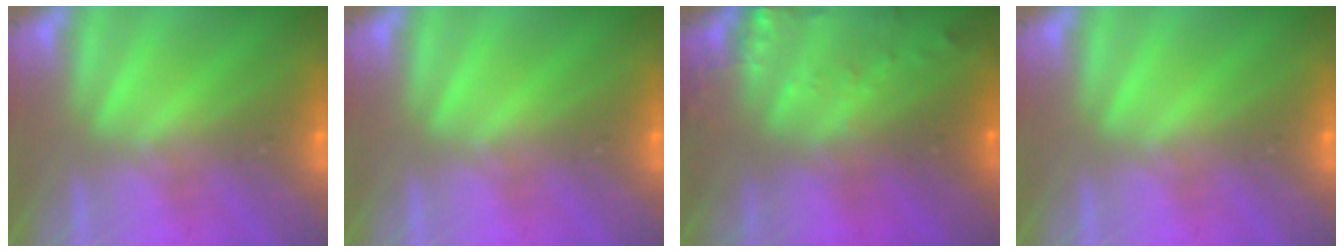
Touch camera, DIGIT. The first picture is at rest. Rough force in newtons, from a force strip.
{"total": 0.0}
{"total": 8.4}
{"total": 0.0}